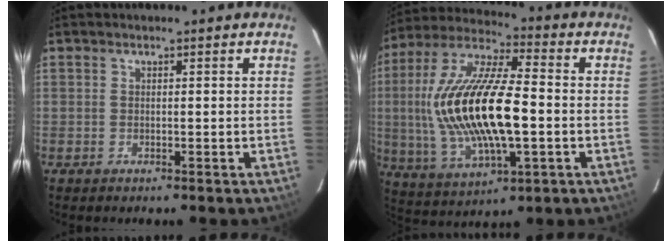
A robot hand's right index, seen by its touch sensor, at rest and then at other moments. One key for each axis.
{"total": 21.6, "fx": -1.1, "fy": 7.9, "fz": 20.0, "tx": -0.402, "ty": -0.002, "tz": -0.015}